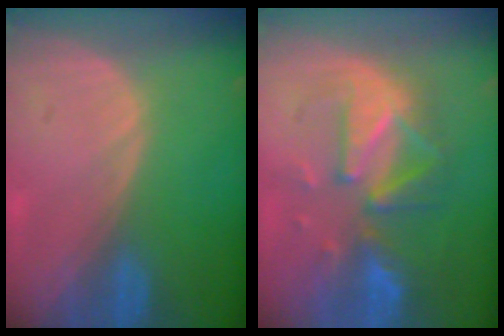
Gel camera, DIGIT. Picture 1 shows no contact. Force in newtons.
{"total": 9.6, "press": 9.0, "slide": 3.4}